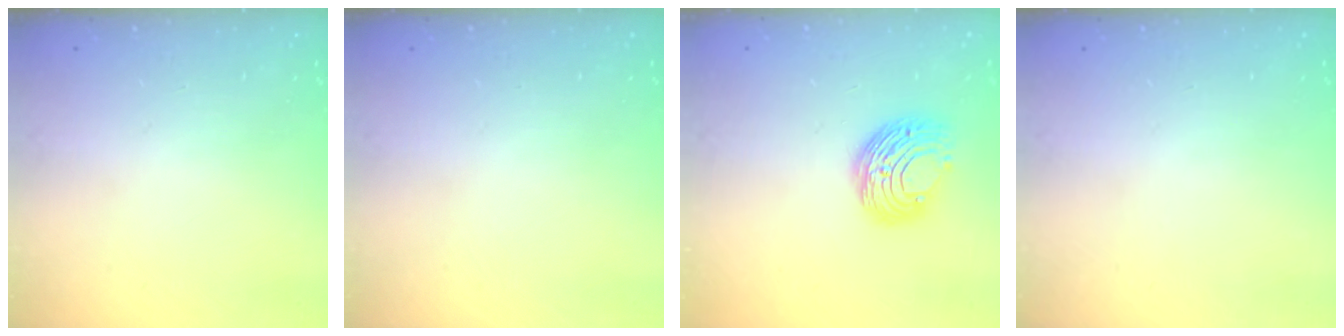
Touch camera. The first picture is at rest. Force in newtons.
{"total": 0.0}
{"total": 9.2, "press": 9.2, "slide": 0.4}
{"total": 0.0}